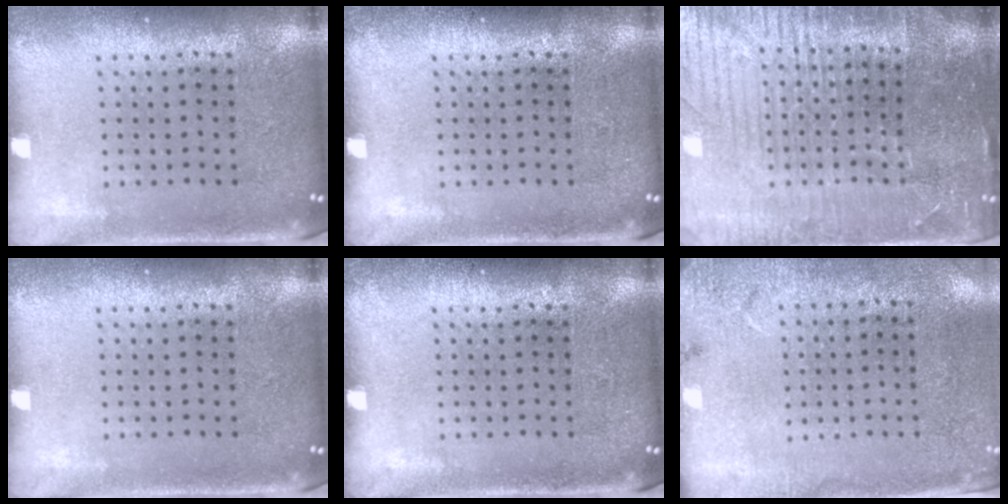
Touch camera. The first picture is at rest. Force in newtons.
{"total": 0.0}
{"total": 4.4, "press": 4.2, "slide": 1.5}
{"total": 0.0}
{"total": 0.0}
{"total": 2.6, "press": 2.1, "slide": 1.6}